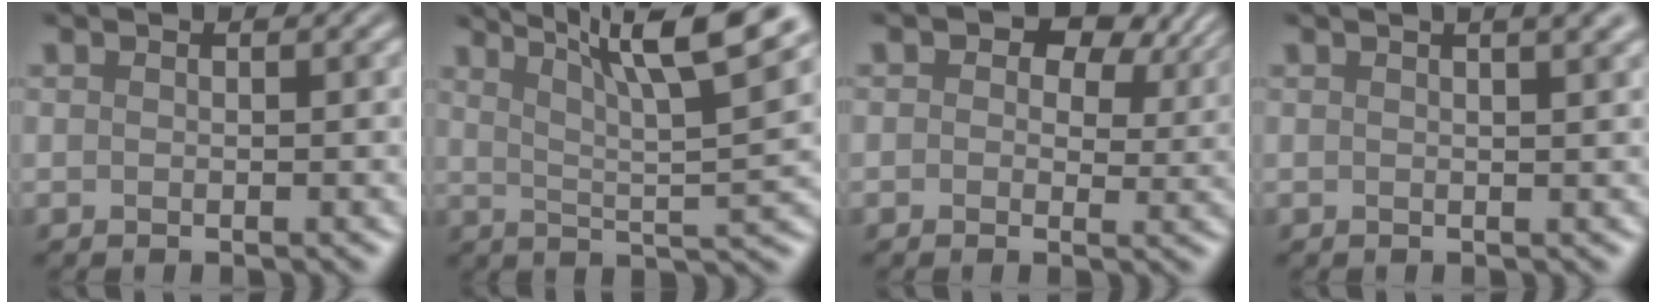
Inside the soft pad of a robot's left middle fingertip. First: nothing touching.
{"total": 11.1, "force": [6.8, 2.2, 8.5], "torque": [-0.118, 0.023, 0.098]}
{"total": 6.9, "force": [3.2, 4.3, 4.4], "torque": [-0.060, 0.005, 0.034]}
{"total": 5.1, "force": [2.7, 2.3, 3.7], "torque": [-0.013, 0.033, 0.000]}